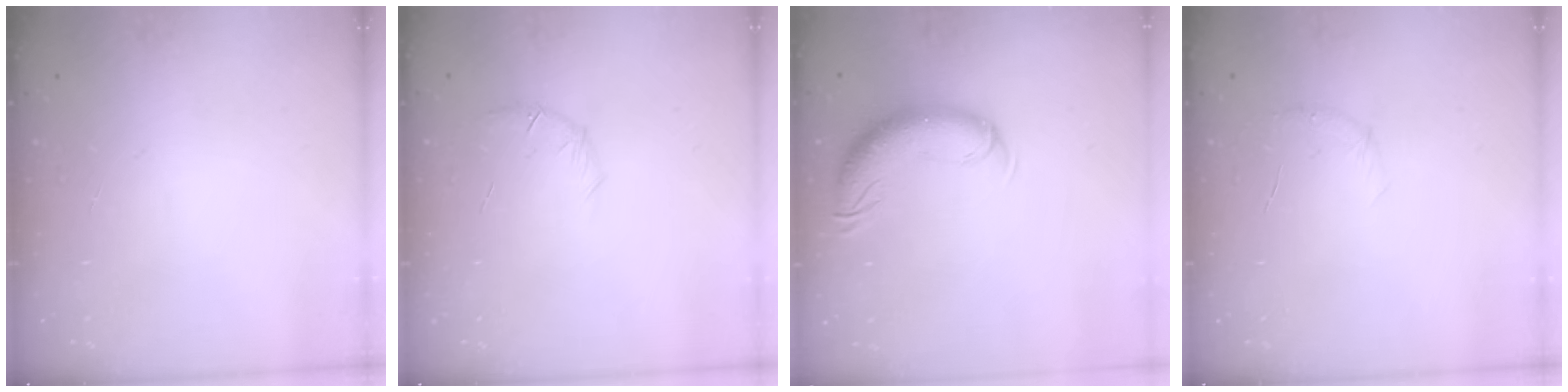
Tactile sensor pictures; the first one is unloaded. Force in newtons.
{"total": 6.3, "press": 6.1, "slide": 1.5}
{"total": 11.2, "press": 10.8, "slide": 2.9}
{"total": 5.2, "press": 5.0, "slide": 1.5}